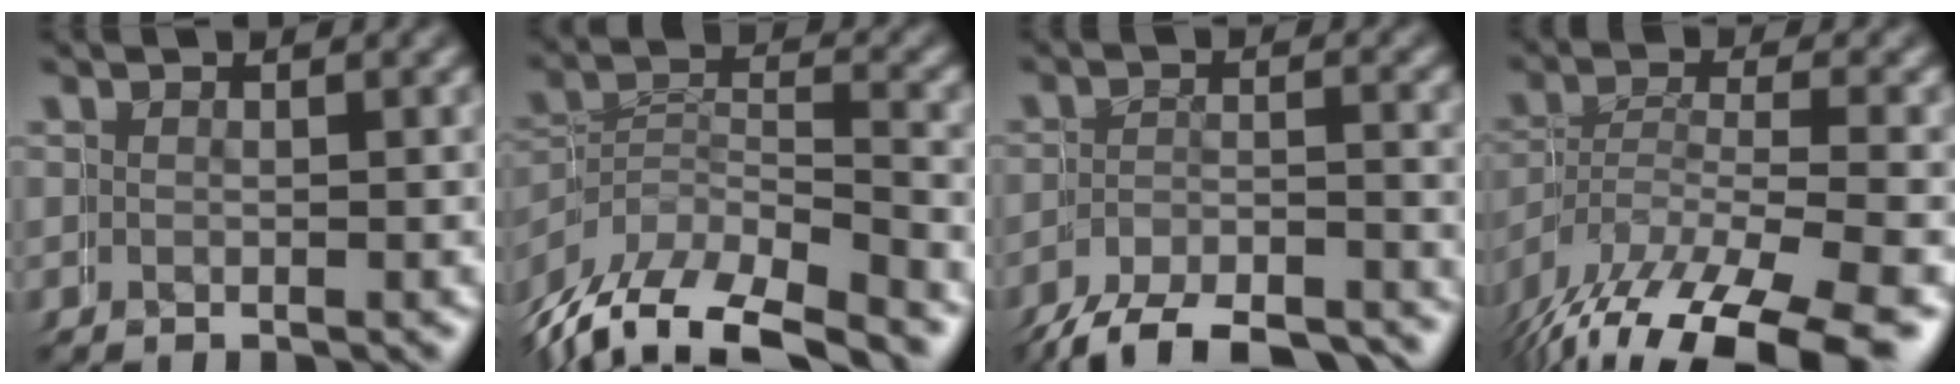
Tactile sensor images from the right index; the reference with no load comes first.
{"total": 7.8, "force": [-5.5, 4.8, 2.7], "torque": [-0.069, -0.026, -0.081]}
{"total": 10.3, "force": [-9.6, 3.4, 1.7], "torque": [-0.032, -0.027, -0.142]}
{"total": 7.5, "force": [-4.0, 4.4, 4.5], "torque": [-0.104, -0.039, -0.041]}